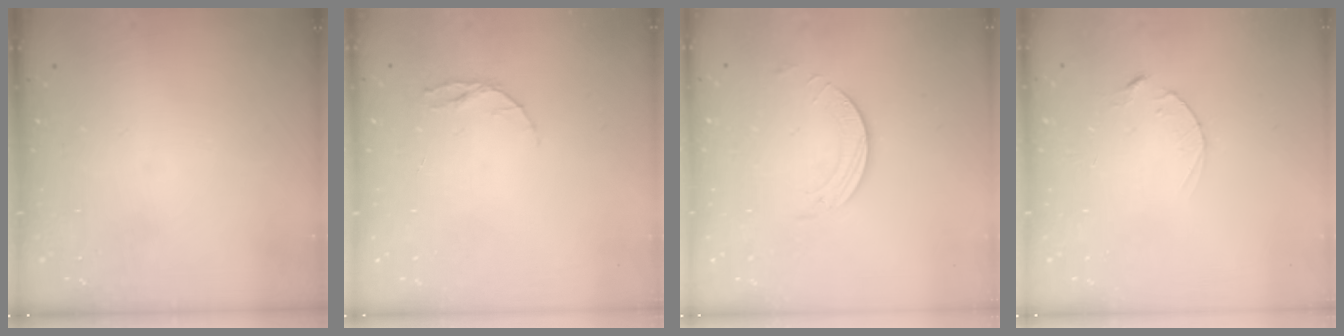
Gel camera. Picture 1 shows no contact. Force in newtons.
{"total": 4.9, "press": 4.8, "slide": 0.5}
{"total": 2.5, "press": 2.5, "slide": 0.2}
{"total": 2.5, "press": 2.5, "slide": 0.4}